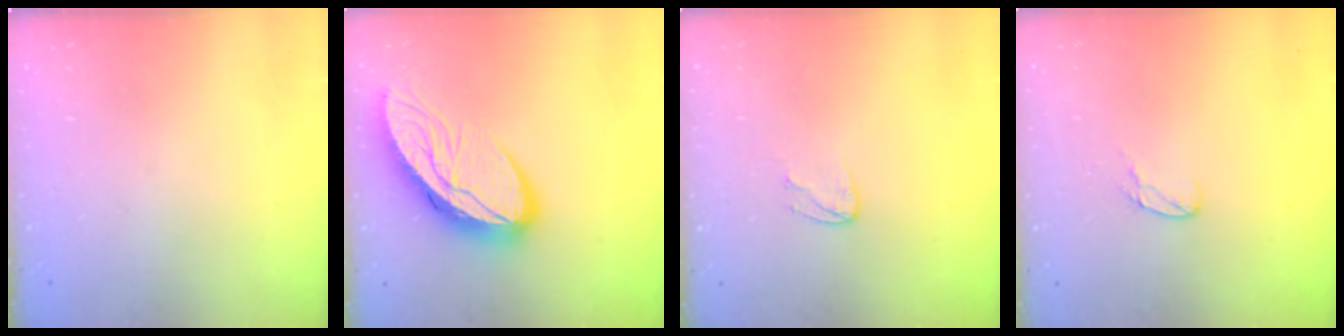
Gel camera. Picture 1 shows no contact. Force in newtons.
{"total": 14.6, "press": 14.5, "slide": 1.5}
{"total": 4.1, "press": 4.1, "slide": 0.4}
{"total": 5.5, "press": 5.4, "slide": 0.5}